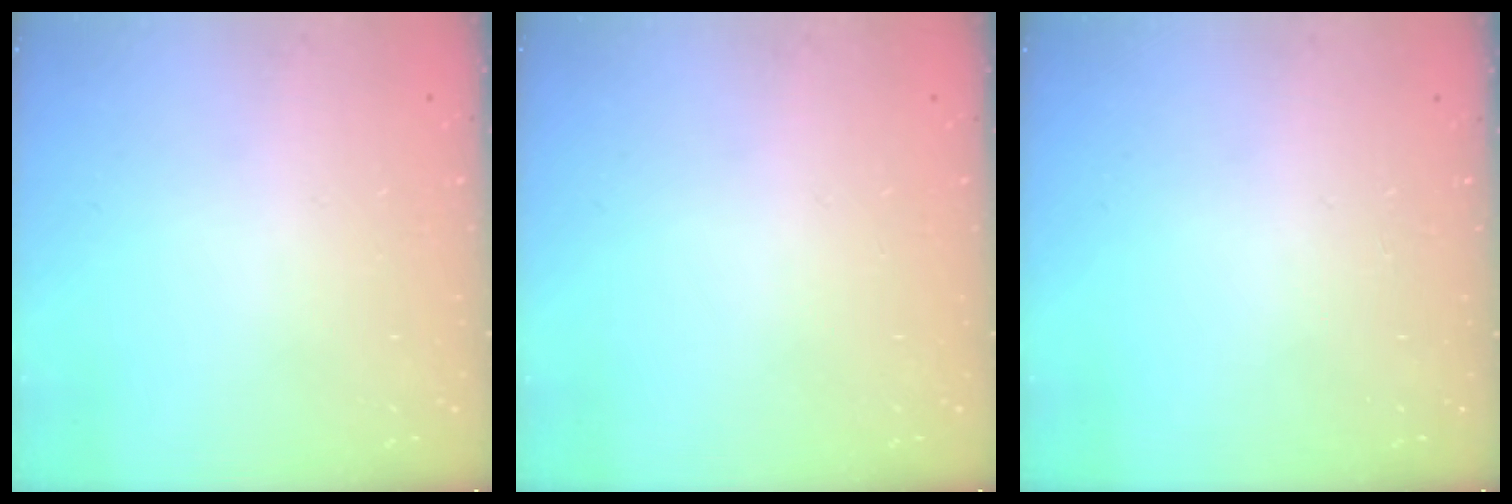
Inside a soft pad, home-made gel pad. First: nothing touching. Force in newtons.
{"total": 0.0}
{"total": 0.0}